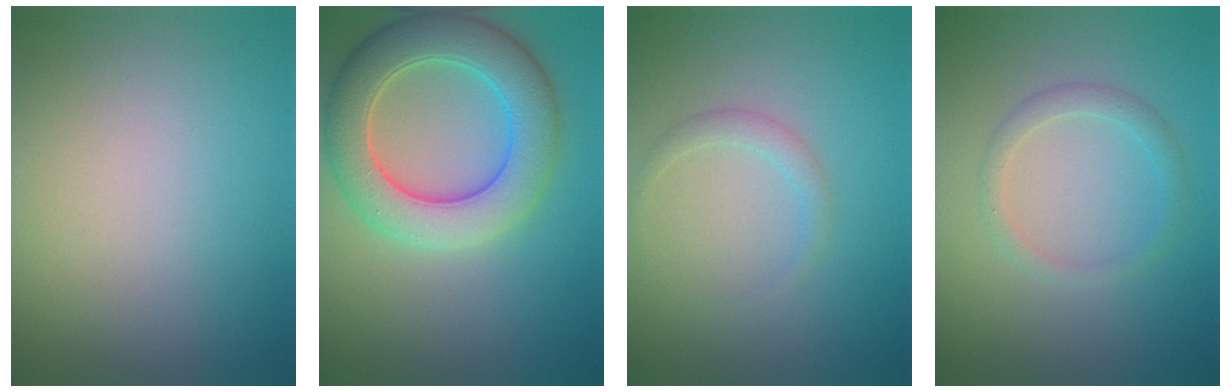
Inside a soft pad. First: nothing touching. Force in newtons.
{"total": 7.3, "press": 7.3, "slide": 0.4}
{"total": 1.2, "press": 1.2, "slide": 0.1}
{"total": 1.6, "press": 1.6, "slide": 0.1}